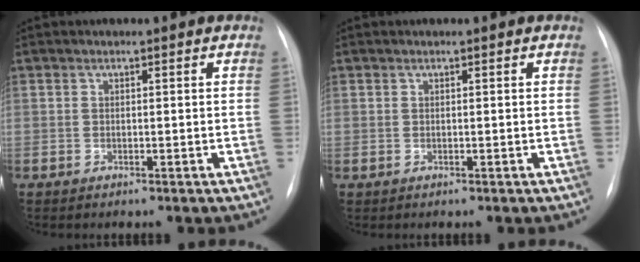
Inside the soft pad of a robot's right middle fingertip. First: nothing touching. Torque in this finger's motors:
{"motor_torque": [-0.31, -0.16, -0.05, -0.01]}